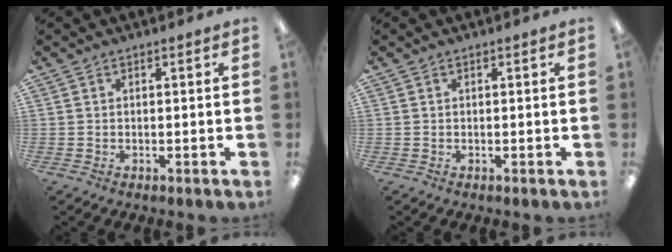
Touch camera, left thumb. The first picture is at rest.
{"total": 0.0}